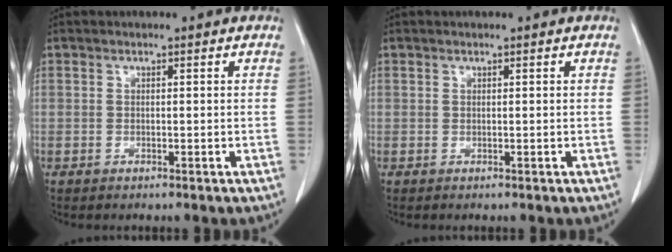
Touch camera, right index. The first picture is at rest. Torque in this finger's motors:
{"motor_torque": [-0.07, 0.07, -0.01, -0.01]}